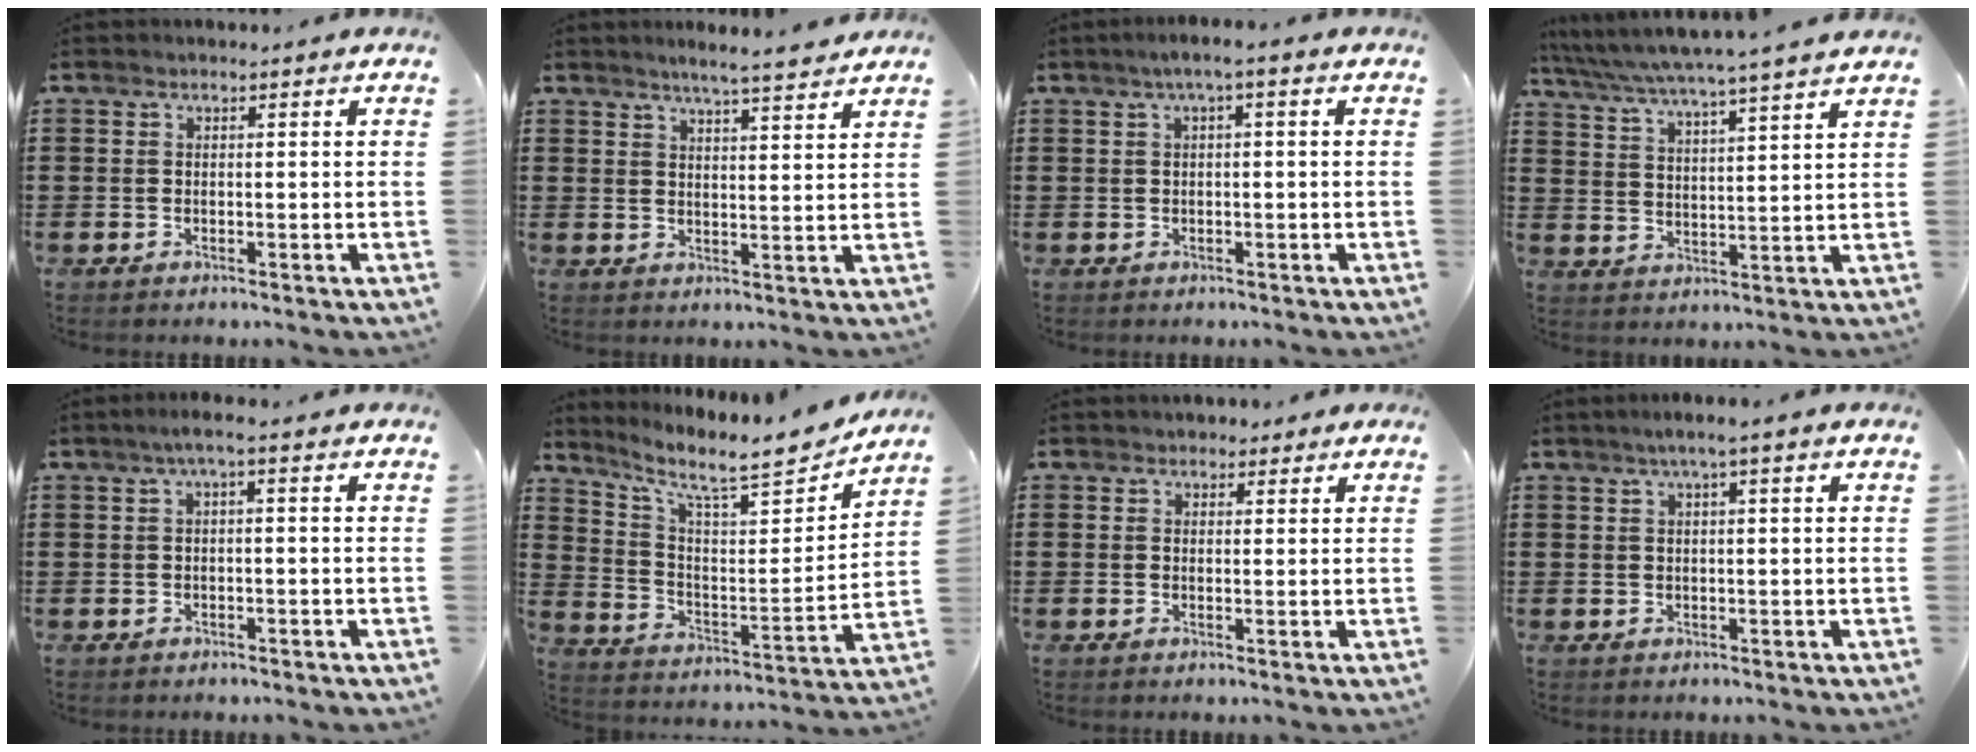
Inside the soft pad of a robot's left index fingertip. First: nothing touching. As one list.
[{"total": 3.9, "force": [3.6, -0.6, 1.3], "torque": [-0.035, -0.013, 0.063]}, {"total": 1.8, "force": [-0.2, 0.1, 1.8], "torque": [-0.030, -0.001, -0.006]}, {"total": 5.0, "force": [4.6, -0.7, 1.8], "torque": [-0.054, -0.034, 0.073]}, {"total": 1.8, "force": [-0.5, 0.1, 1.7], "torque": [-0.028, 0.000, -0.011]}, {"total": 9.6, "force": [8.2, 1.6, 4.6], "torque": [-0.112, -0.059, 0.134]}, {"total": 1.6, "force": [1.2, 1.0, 0.3], "torque": [-0.010, 0.008, 0.023]}, {"total": 1.9, "force": [0.8, -0.1, 1.8], "torque": [-0.033, -0.002, 0.012]}]